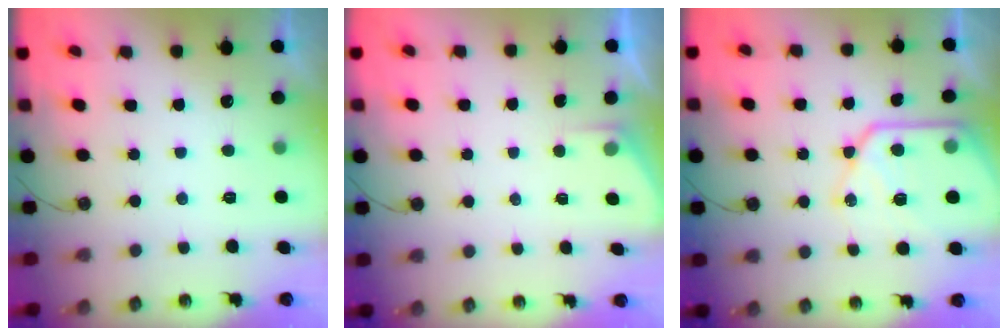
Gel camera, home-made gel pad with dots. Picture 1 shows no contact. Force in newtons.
{"total": 1.4, "press": 1.3, "slide": 0.2}
{"total": 15.7, "press": 15.7, "slide": 1.3}